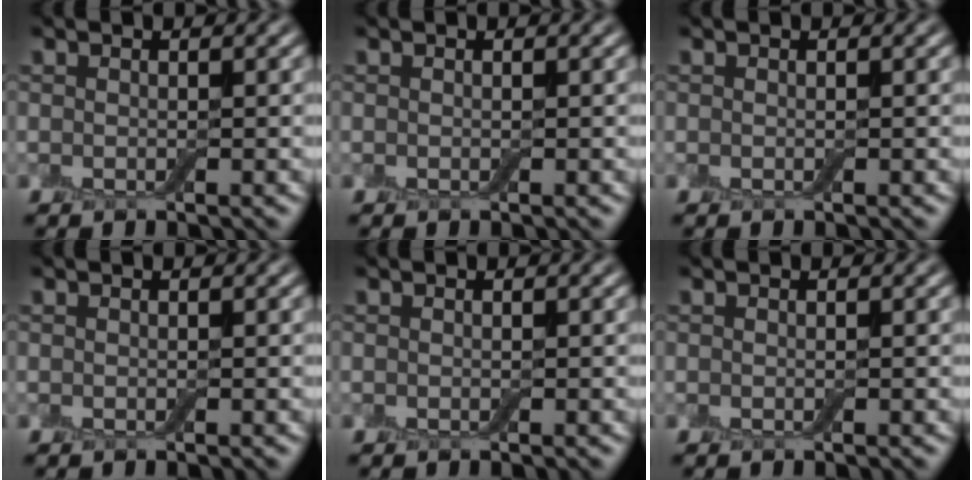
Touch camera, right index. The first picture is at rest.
{"total": 0.0}
{"total": 0.0}
{"total": 0.0}
{"total": 0.0}
{"total": 0.0}